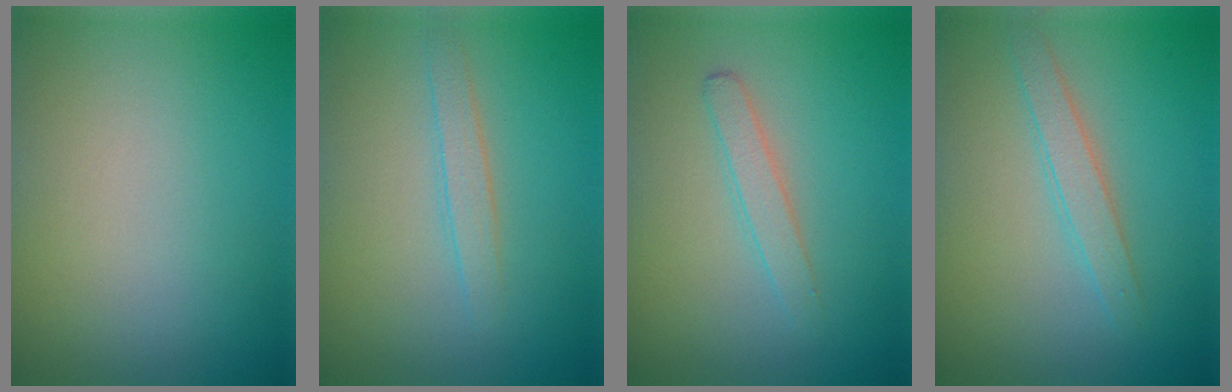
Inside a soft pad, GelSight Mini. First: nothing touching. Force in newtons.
{"total": 1.5, "press": 1.5, "slide": 0.1}
{"total": 1.6, "press": 1.6, "slide": 0.0}
{"total": 2.0, "press": 2.0, "slide": 0.2}